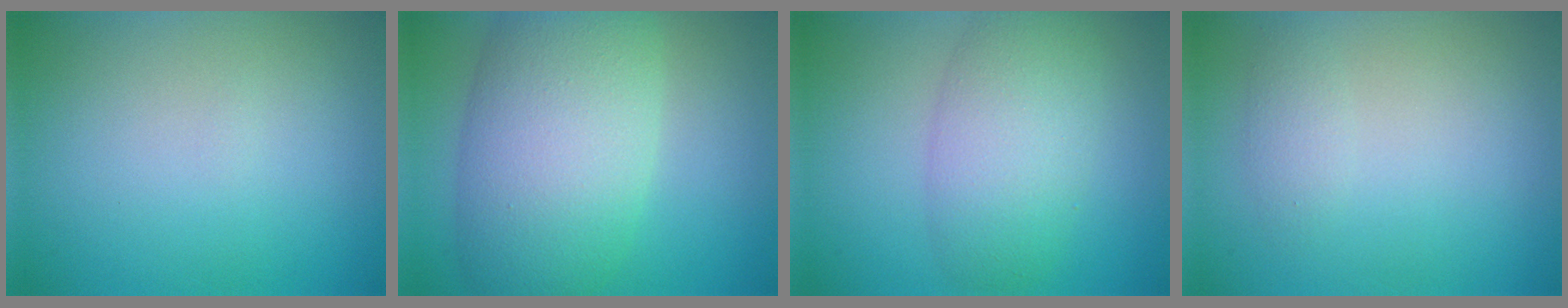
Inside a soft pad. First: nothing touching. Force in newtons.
{"total": 10.0, "press": 10.0, "slide": 0.5}
{"total": 5.3, "press": 5.3, "slide": 0.3}
{"total": 1.2, "press": 1.2, "slide": 0.1}